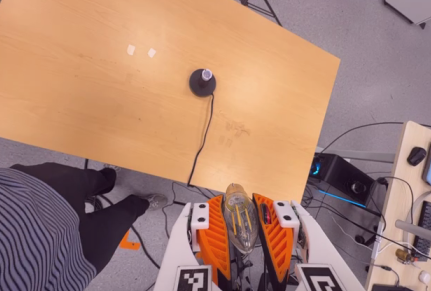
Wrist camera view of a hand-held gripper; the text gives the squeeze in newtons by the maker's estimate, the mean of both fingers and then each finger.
{"total": 22.2, "left": 24.4, "right": 20.0}